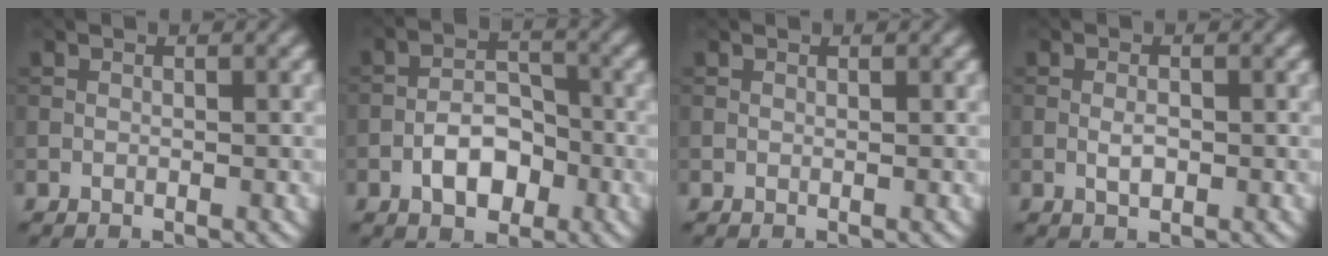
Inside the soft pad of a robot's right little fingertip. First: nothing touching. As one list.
[{"total": 4.3, "force": [-1.9, 2.4, 3.0], "torque": [-0.041, 0.010, -0.036]}, {"total": 0.0}, {"total": 1.4, "force": [-0.3, 0.6, 1.2], "torque": [-0.023, 0.002, -0.009]}]